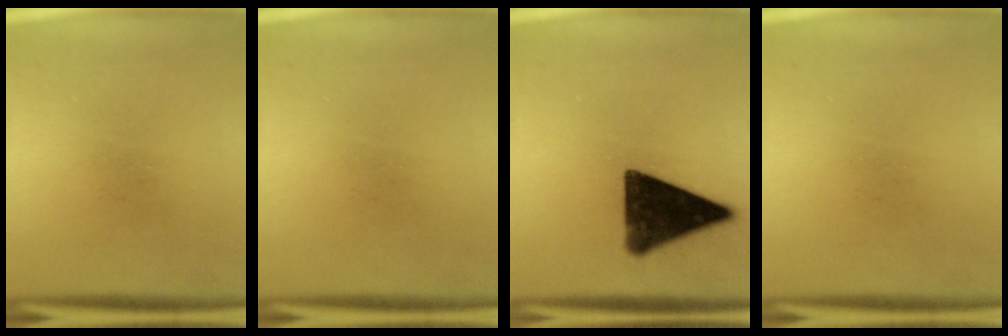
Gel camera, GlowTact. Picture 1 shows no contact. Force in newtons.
{"total": 0.0}
{"total": 14.4}
{"total": 0.0}